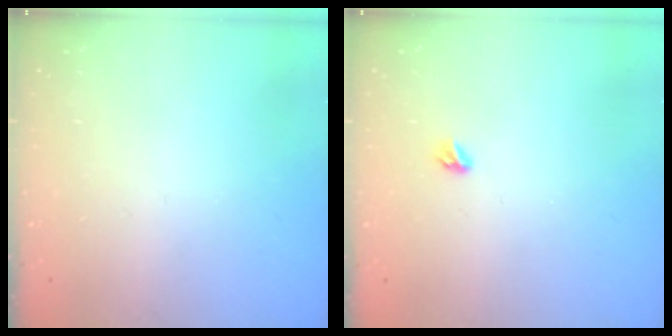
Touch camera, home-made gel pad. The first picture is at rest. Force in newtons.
{"total": 3.5, "press": 3.4, "slide": 0.8}